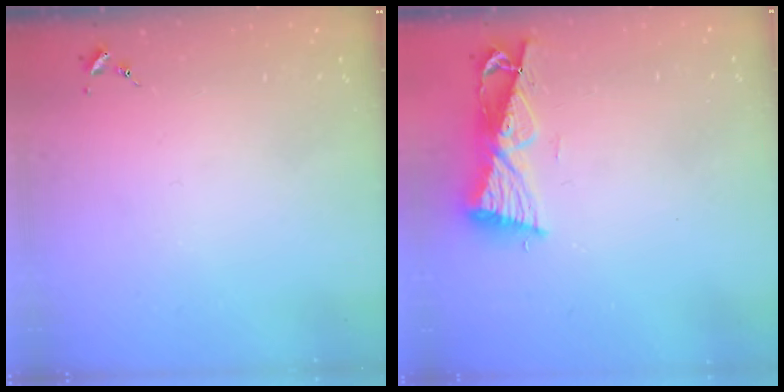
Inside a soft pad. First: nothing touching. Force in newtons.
{"total": 8.9, "press": 8.9, "slide": 1.1}